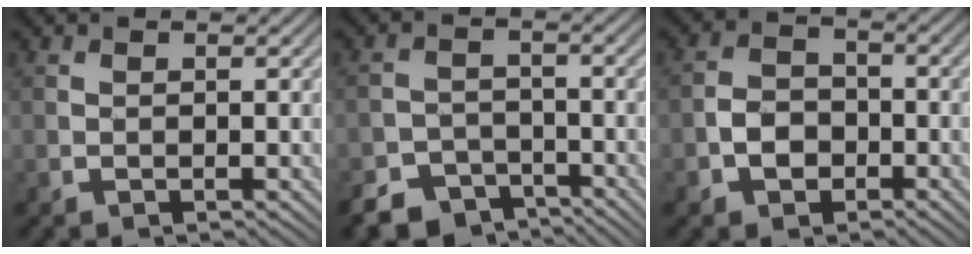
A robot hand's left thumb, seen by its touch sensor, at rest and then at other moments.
{"total": 6.7, "force": [-5.3, 3.7, 1.8], "torque": [-0.032, -0.013, -0.091]}
{"total": 4.0, "force": [-1.8, 2.9, 1.9], "torque": [-0.037, 0.002, -0.040]}